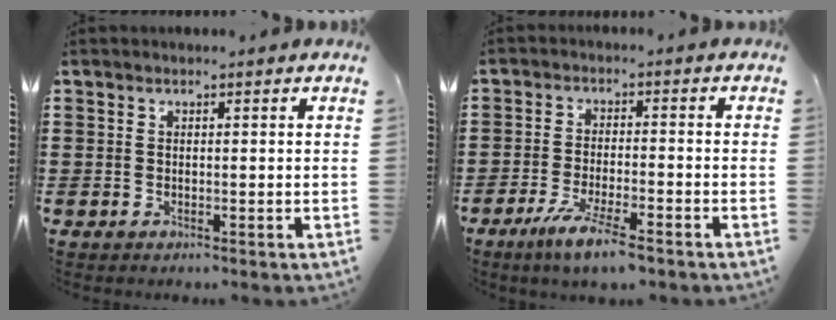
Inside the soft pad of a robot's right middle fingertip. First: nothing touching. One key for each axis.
{"total": 5.8, "fx": -4.2, "fy": 0.2, "fz": 3.9, "tx": -0.082, "ty": -0.014, "tz": -0.075}